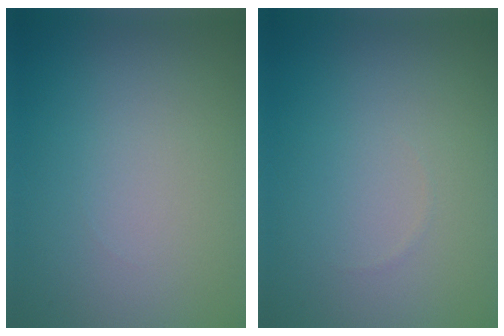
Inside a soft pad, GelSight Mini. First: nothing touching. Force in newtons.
{"total": 0.0}